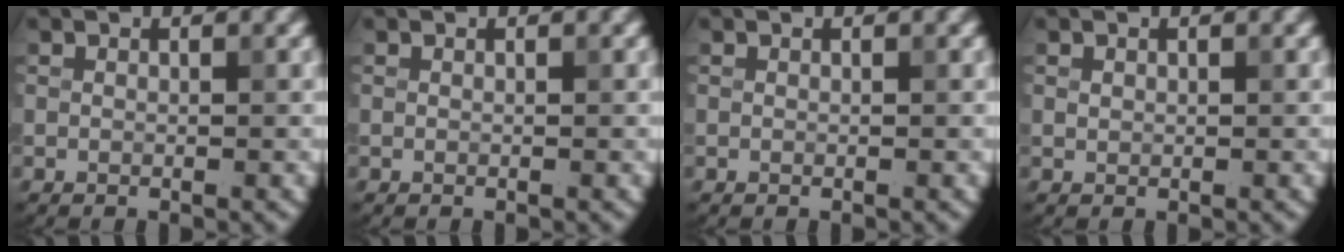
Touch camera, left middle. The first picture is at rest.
{"total": 0.0}
{"total": 0.0}
{"total": 0.6, "force": [0.3, 0.5, 0.2], "torque": [-0.003, 0.001, 0.006]}